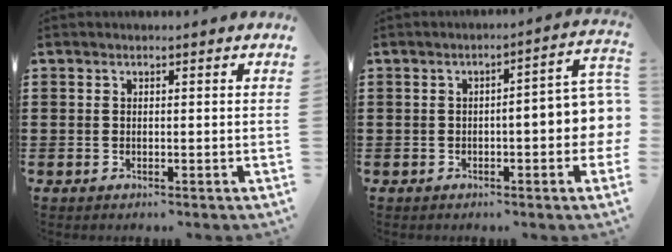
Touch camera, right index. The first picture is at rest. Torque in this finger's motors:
{"motor_torque": [1.29, -0.85, 0.45, 0.06]}